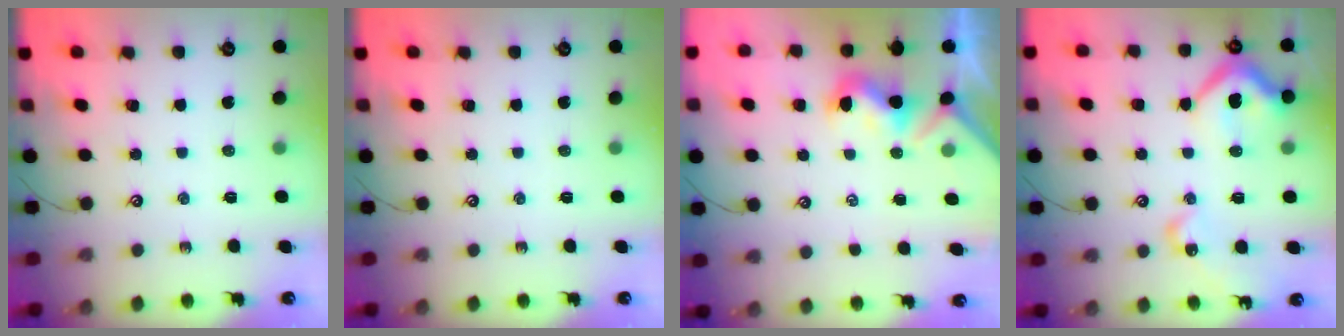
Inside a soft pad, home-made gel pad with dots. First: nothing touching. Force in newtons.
{"total": 0.0}
{"total": 0.8, "press": 0.5, "slide": 0.6}
{"total": 16.0, "press": 15.9, "slide": 1.6}